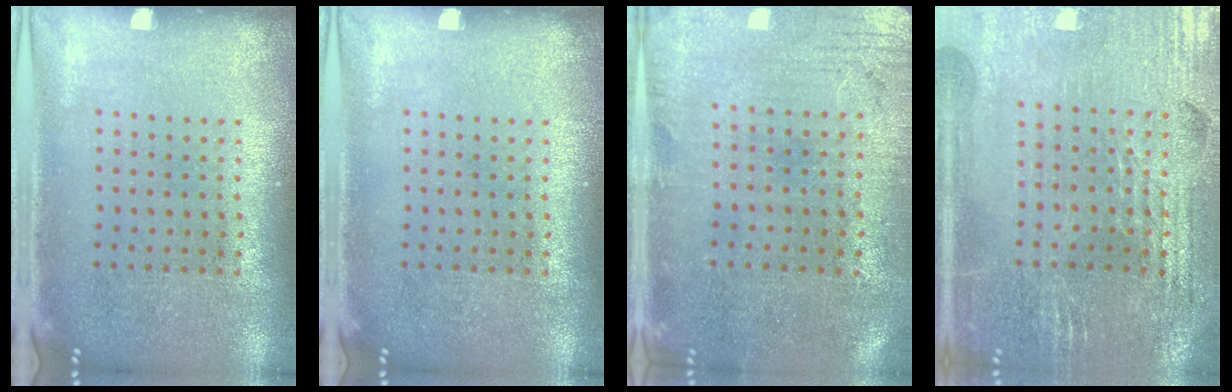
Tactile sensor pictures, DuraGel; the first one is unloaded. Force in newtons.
{"total": 0.0}
{"total": 0.5, "press": 0.2, "slide": 0.5}
{"total": 2.8, "press": 2.8, "slide": 0.5}